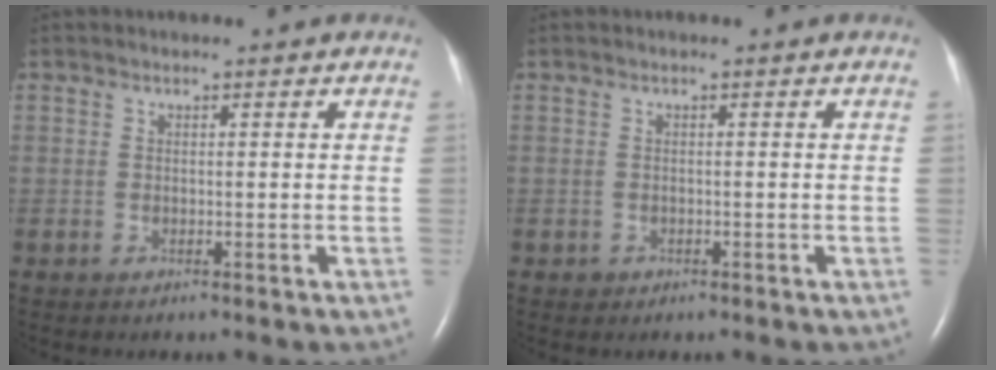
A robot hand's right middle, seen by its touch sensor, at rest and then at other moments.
{"total": 0.7, "force": [-0.3, 0.6, 0.0], "torque": [-0.006, 0.002, -0.005]}